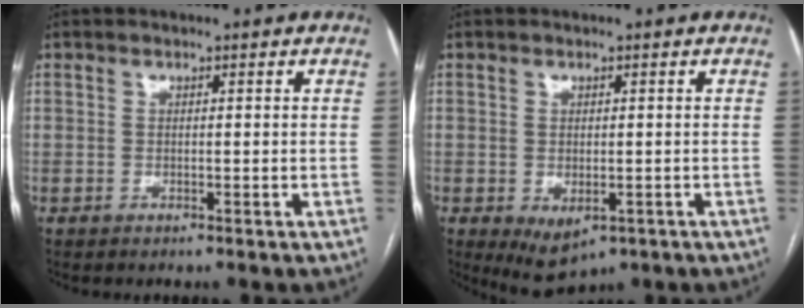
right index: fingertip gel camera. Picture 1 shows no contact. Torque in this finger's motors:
{"motor_torque": [1.45, -0.69, 0.21, 0.01]}